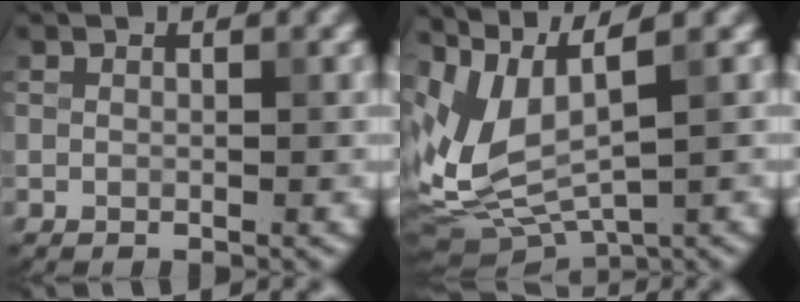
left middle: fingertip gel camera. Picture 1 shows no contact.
{"total": 7.4, "force": [1.7, 3.0, 6.5], "torque": [-0.151, -0.003, 0.045]}